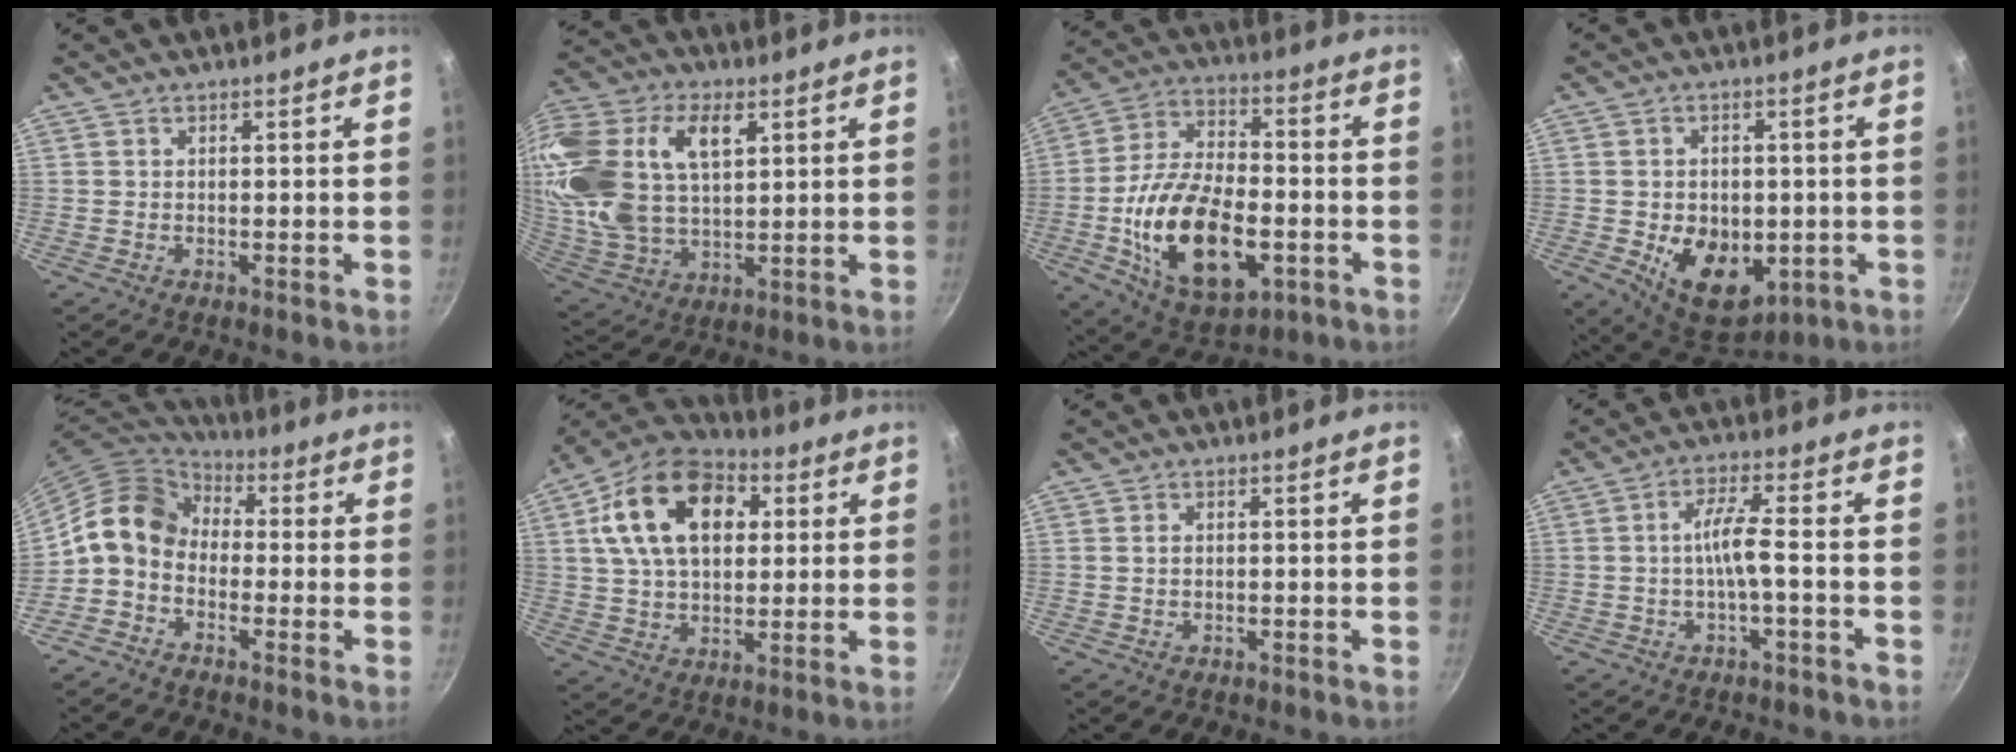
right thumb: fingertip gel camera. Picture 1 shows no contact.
{"total": 27.5, "force": [9.2, 17.3, 19.3], "torque": [-0.425, 0.018, 0.174]}
{"total": 21.7, "force": [-5.4, 11.9, 17.4], "torque": [-0.300, 0.022, -0.086]}
{"total": 13.3, "force": [-2.9, 9.2, 9.2], "torque": [-0.105, -0.012, -0.024]}
{"total": 10.8, "force": [-1.2, 8.4, 6.7], "torque": [-0.100, 0.044, -0.048]}
{"total": 21.5, "force": [6.2, 14.1, 15.1], "torque": [-0.239, 0.007, 0.095]}
{"total": 0.9, "force": [0.2, 0.7, 0.7], "torque": [-0.011, 0.003, 0.002]}
{"total": 5.2, "force": [-1.4, 0.6, 4.9], "torque": [-0.105, 0.021, -0.029]}